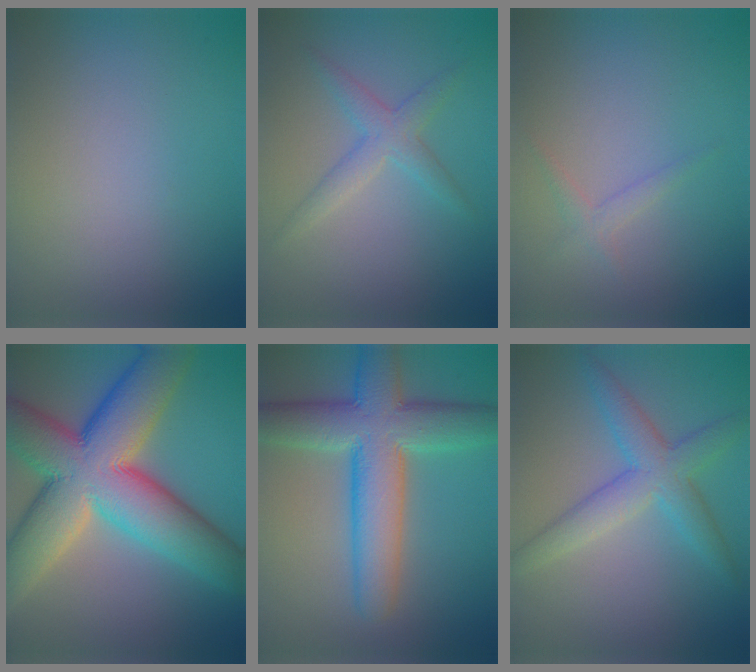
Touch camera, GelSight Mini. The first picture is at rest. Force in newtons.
{"total": 2.5, "press": 2.5, "slide": 0.1}
{"total": 1.1, "press": 1.1, "slide": 0.1}
{"total": 15.0, "press": 15.0, "slide": 1.2}
{"total": 9.1, "press": 9.0, "slide": 0.3}
{"total": 4.4, "press": 4.4, "slide": 0.0}